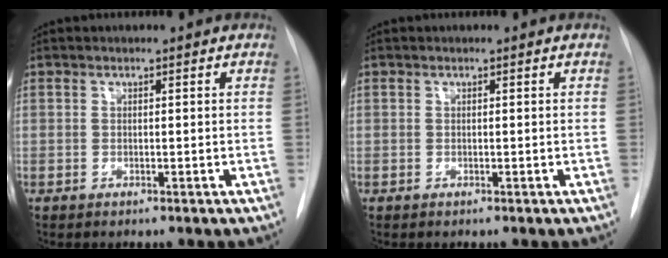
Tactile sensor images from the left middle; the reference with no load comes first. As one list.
[{"total": 0.0}]